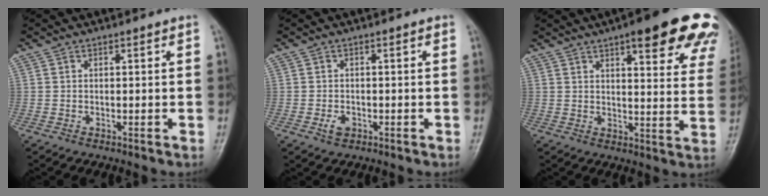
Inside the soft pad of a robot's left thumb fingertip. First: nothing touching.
{"total": 2.1, "force": [-0.8, 1.4, 1.3], "torque": [-0.020, 0.004, -0.013]}
{"total": 21.0, "force": [13.3, 5.6, 15.3], "torque": [-0.157, -0.035, 0.151]}